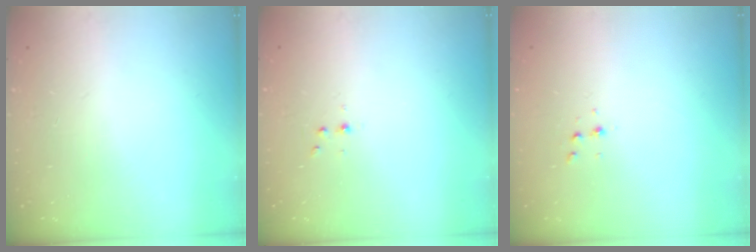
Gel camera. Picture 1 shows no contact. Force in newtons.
{"total": 2.7, "press": 2.3, "slide": 1.4}
{"total": 3.6, "press": 3.5, "slide": 0.9}